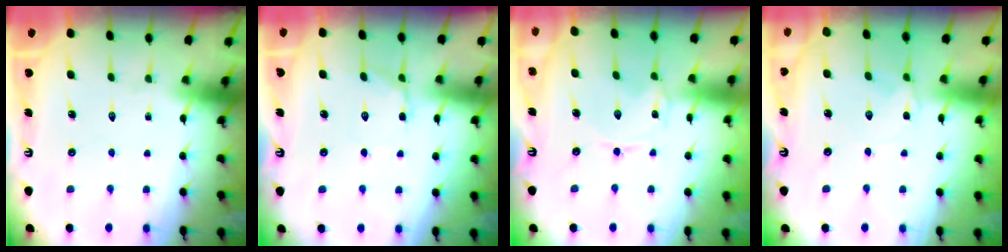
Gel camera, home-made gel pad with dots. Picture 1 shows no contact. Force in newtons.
{"total": 4.1, "press": 3.8, "slide": 1.4}
{"total": 0.0}
{"total": 1.9, "press": 1.9, "slide": 0.4}